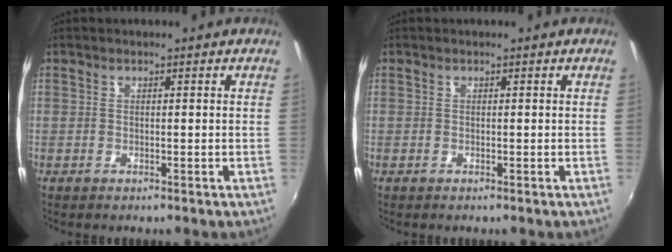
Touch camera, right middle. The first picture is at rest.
{"total": 0.0}